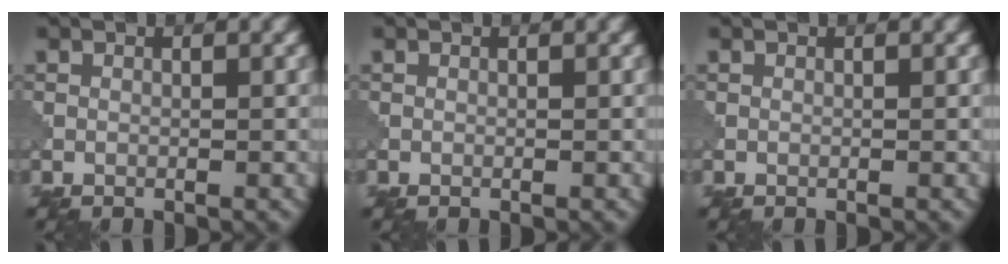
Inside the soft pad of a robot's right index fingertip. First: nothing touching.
{"total": 0.0}
{"total": 0.0}